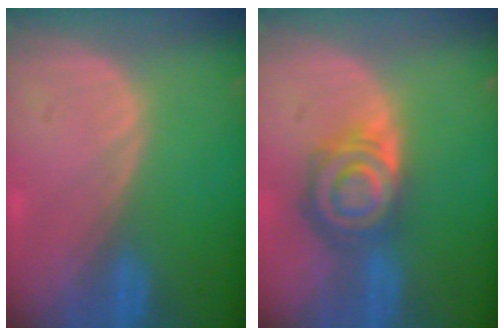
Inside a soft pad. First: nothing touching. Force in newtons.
{"total": 7.9, "press": 7.0, "slide": 3.8}